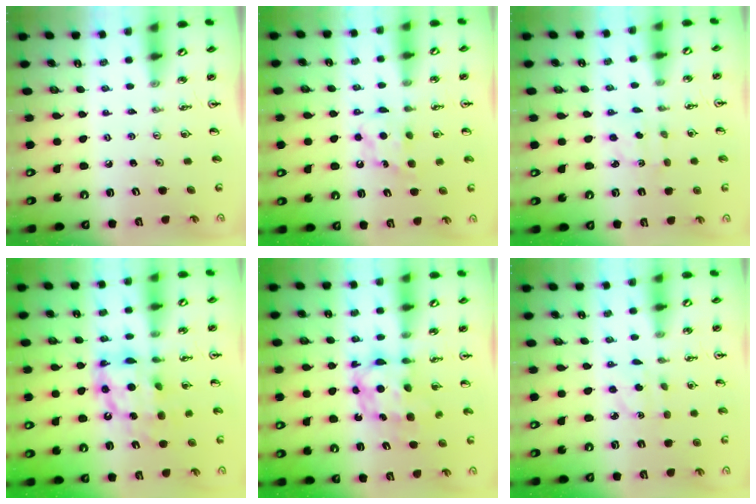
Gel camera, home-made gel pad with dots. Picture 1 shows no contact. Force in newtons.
{"total": 6.8, "press": 6.7, "slide": 0.9}
{"total": 2.1, "press": 2.1, "slide": 0.6}
{"total": 13.2, "press": 13.1, "slide": 1.1}
{"total": 7.7, "press": 7.7, "slide": 0.6}
{"total": 3.0, "press": 2.9, "slide": 0.8}